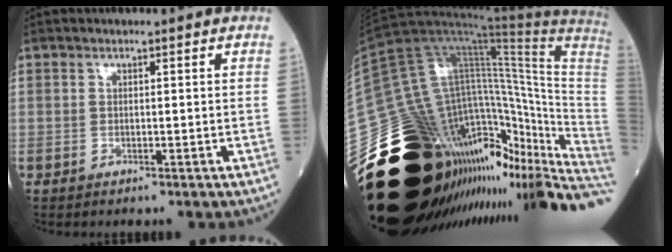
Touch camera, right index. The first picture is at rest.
{"total": 45.5, "force": [-24.0, 13.9, 36.1], "torque": [-0.518, 0.014, -0.361]}